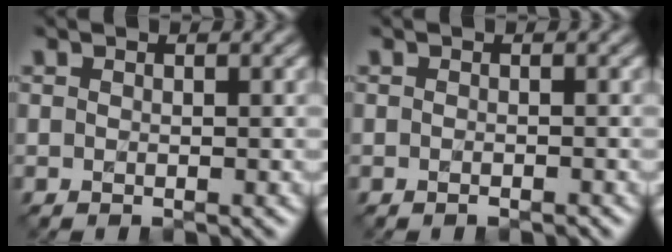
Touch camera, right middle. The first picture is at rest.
{"total": 0.6, "force": [-0.4, 0.1, 0.5], "torque": [-0.007, -0.004, -0.007]}